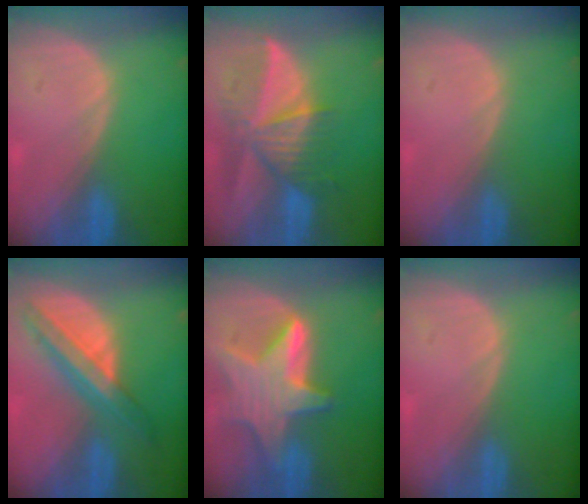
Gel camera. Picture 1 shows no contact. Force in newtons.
{"total": 9.6, "press": 8.6, "slide": 4.3}
{"total": 0.0}
{"total": 8.2, "press": 7.0, "slide": 4.3}
{"total": 9.5, "press": 9.5, "slide": 0.7}
{"total": 0.0}